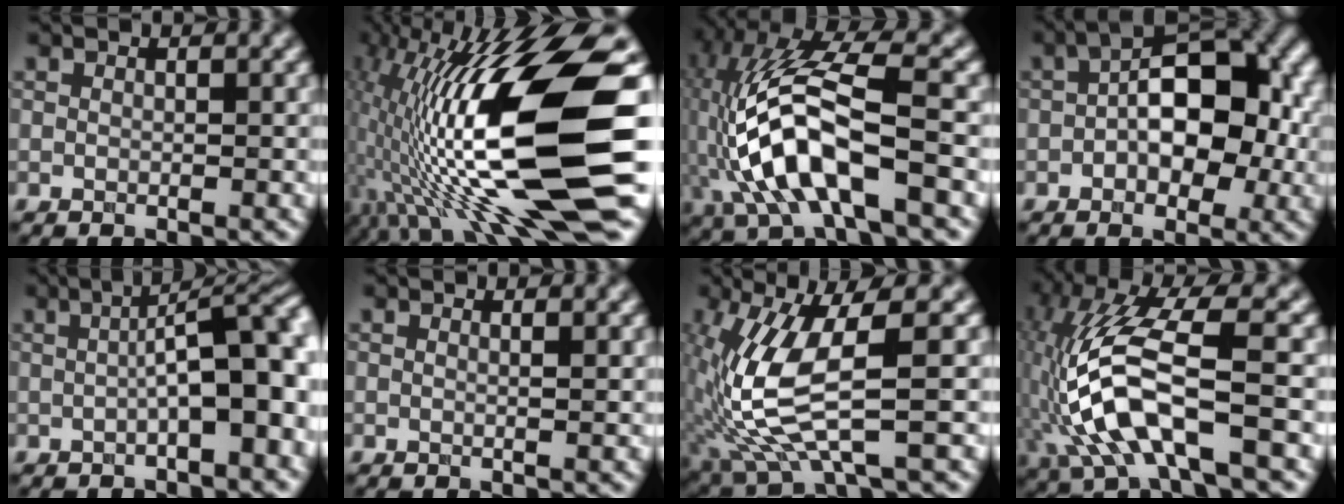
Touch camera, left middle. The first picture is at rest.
{"total": 15.9, "force": [-0.5, 3.7, 15.4], "torque": [-0.292, 0.016, 0.005]}
{"total": 10.8, "force": [-3.0, 3.7, 9.7], "torque": [-0.207, 0.019, -0.057]}
{"total": 9.8, "force": [0.1, 5.3, 8.2], "torque": [-0.109, 0.022, -0.009]}
{"total": 6.8, "force": [-0.6, 1.7, 6.5], "torque": [-0.084, 0.019, -0.007]}
{"total": 1.0, "force": [0.5, 0.4, 0.8], "torque": [-0.004, 0.002, 0.001]}
{"total": 8.3, "force": [-0.8, 2.3, 8.0], "torque": [-0.187, -0.004, -0.007]}
{"total": 9.8, "force": [-2.4, 2.9, 9.1], "torque": [-0.200, 0.015, -0.044]}